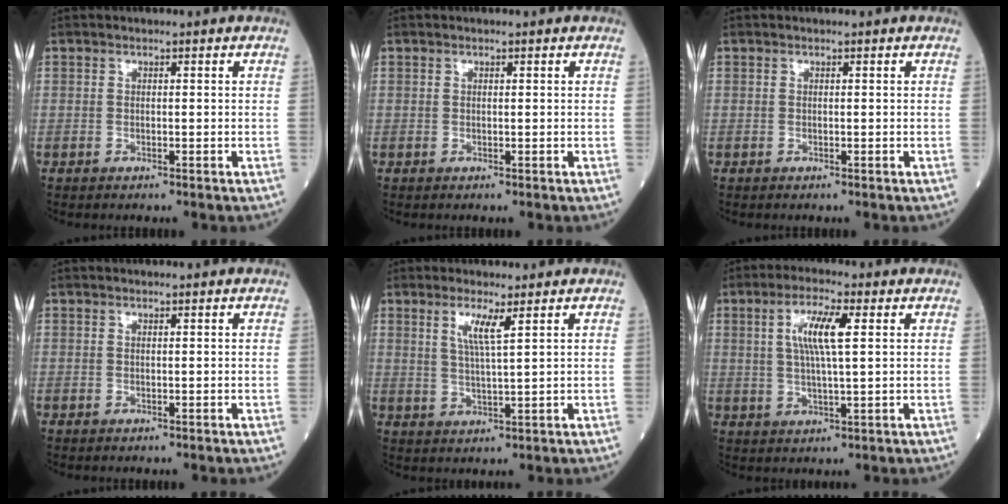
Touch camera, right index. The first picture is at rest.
{"total": 0.0}
{"total": 0.0}
{"total": 0.0}
{"total": 4.1, "force": [2.0, -0.2, 3.5], "torque": [-0.071, -0.006, 0.040]}
{"total": 7.2, "force": [1.9, 0.9, 6.8], "torque": [-0.136, 0.007, 0.037]}